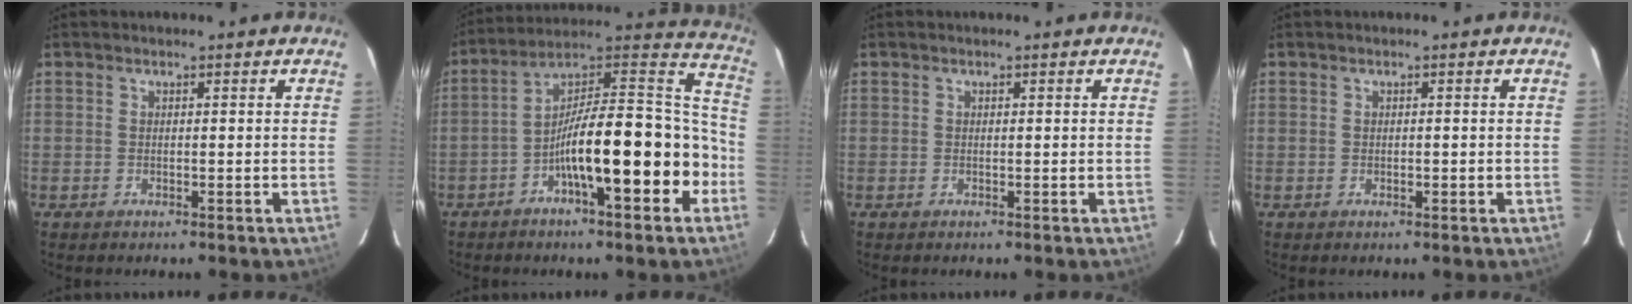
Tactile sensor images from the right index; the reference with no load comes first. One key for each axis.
{"total": 19.4, "fx": -6.4, "fy": 3.9, "fz": 17.9, "tx": -0.279, "ty": 0.034, "tz": -0.102}
{"total": 0.0}
{"total": 0.8, "fx": -0.2, "fy": 0.4, "fz": 0.6, "tx": -0.011, "ty": 0.000, "tz": -0.003}